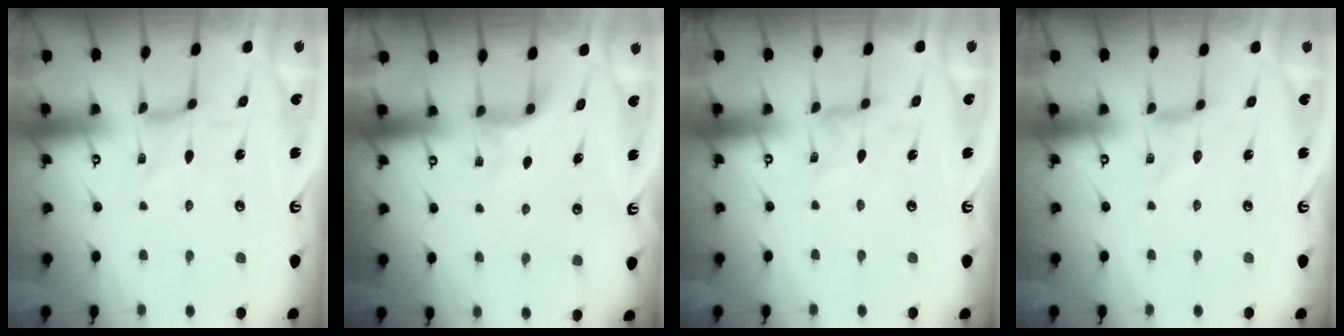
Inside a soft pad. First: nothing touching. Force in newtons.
{"total": 4.0, "press": 4.0, "slide": 0.2}
{"total": 1.2, "press": 1.2, "slide": 0.3}
{"total": 0.0}